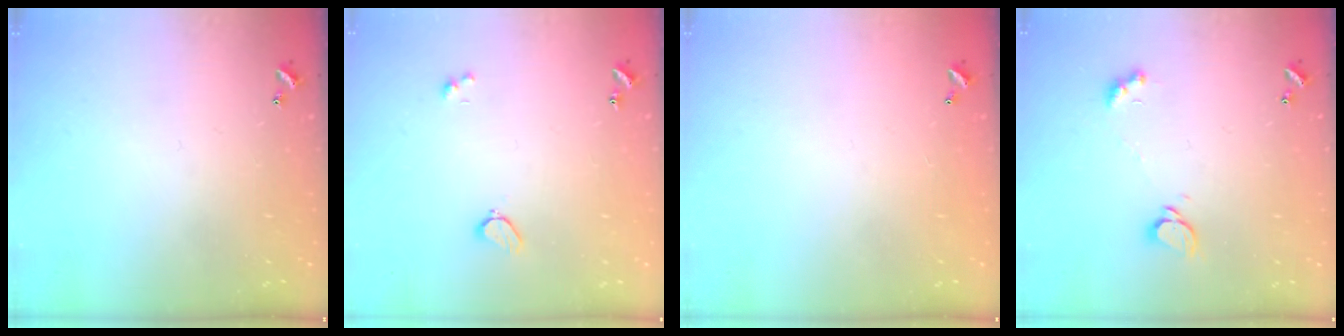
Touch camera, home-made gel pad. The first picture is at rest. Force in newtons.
{"total": 2.0, "press": 1.9, "slide": 0.6}
{"total": 3.0, "press": 3.0, "slide": 0.1}
{"total": 2.1, "press": 2.1, "slide": 0.3}